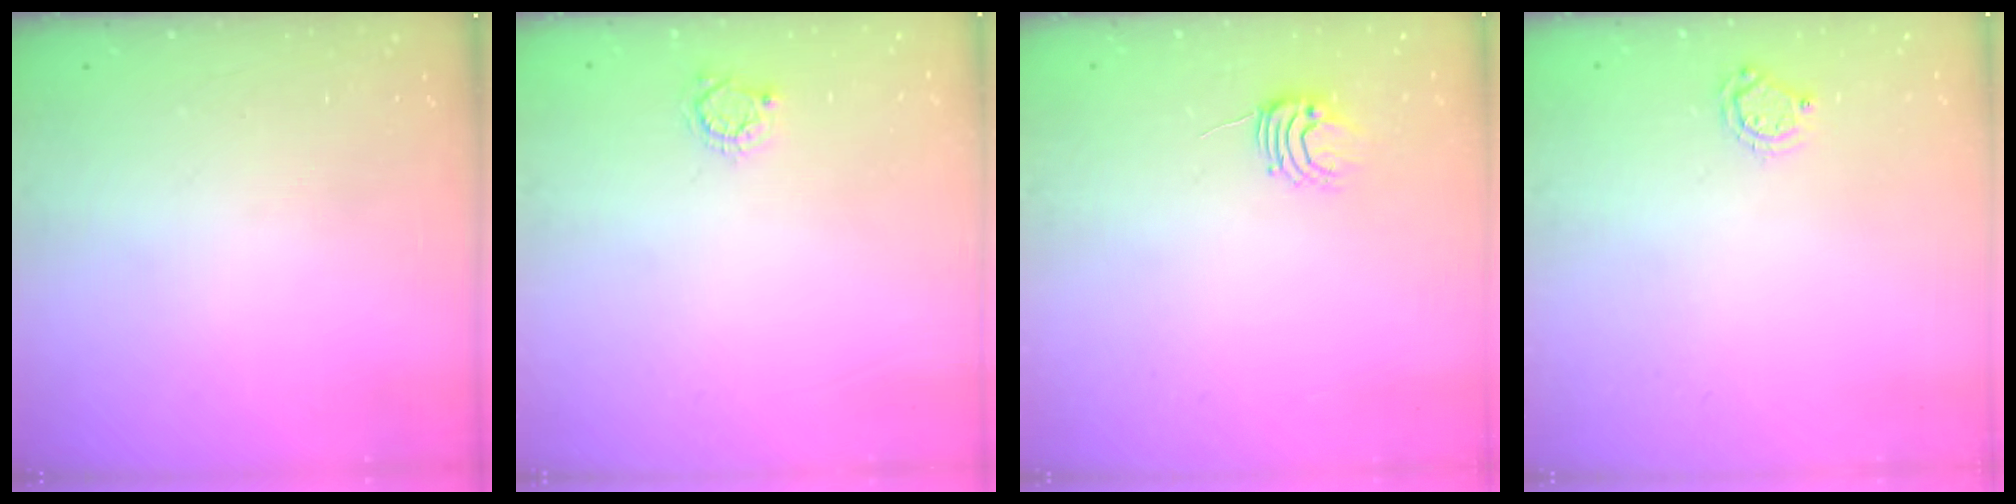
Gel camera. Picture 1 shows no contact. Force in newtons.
{"total": 3.8, "press": 3.7, "slide": 0.4}
{"total": 5.9, "press": 5.9, "slide": 0.5}
{"total": 5.0, "press": 5.0, "slide": 0.3}